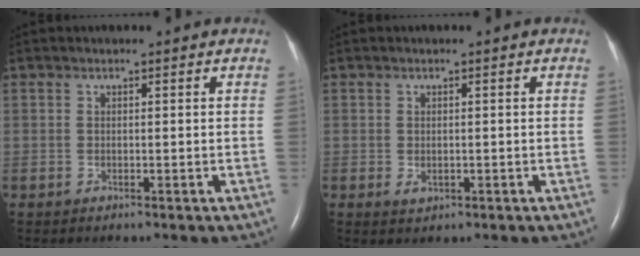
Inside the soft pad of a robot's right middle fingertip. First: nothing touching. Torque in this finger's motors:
{"motor_torque": [-0.04, -0.06, -0.03, 0.00]}